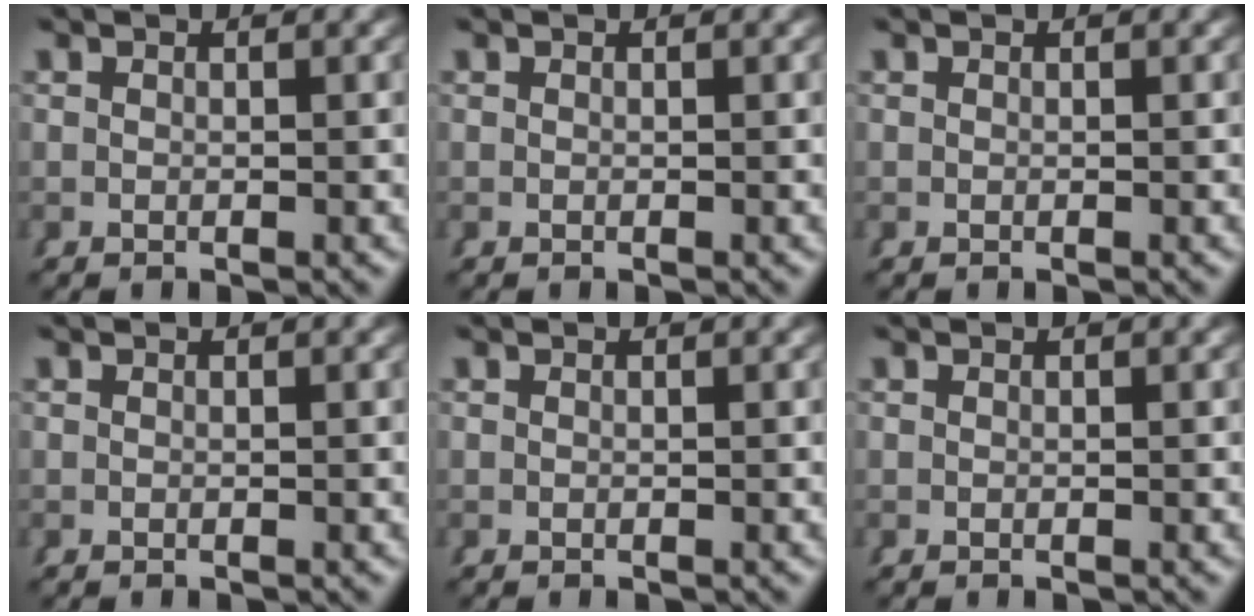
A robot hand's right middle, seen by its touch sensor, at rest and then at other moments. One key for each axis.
{"total": 0.0}
{"total": 0.0}
{"total": 0.0}
{"total": 0.0}
{"total": 0.0}